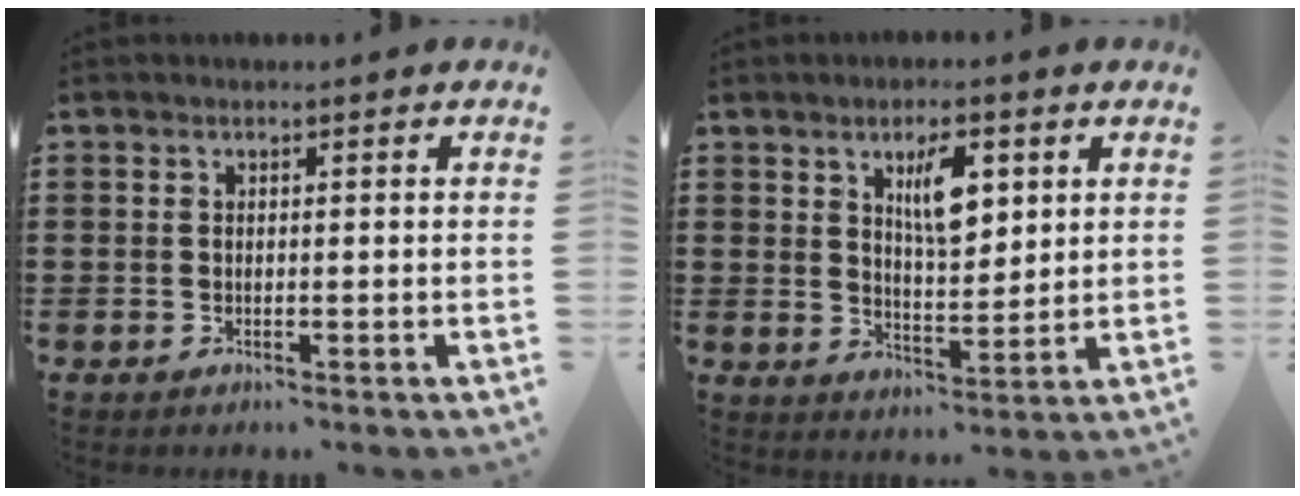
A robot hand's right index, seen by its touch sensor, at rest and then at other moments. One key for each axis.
{"total": 6.8, "fx": 2.9, "fy": 2.8, "fz": 5.4, "tx": -0.091, "ty": 0.000, "tz": 0.043}